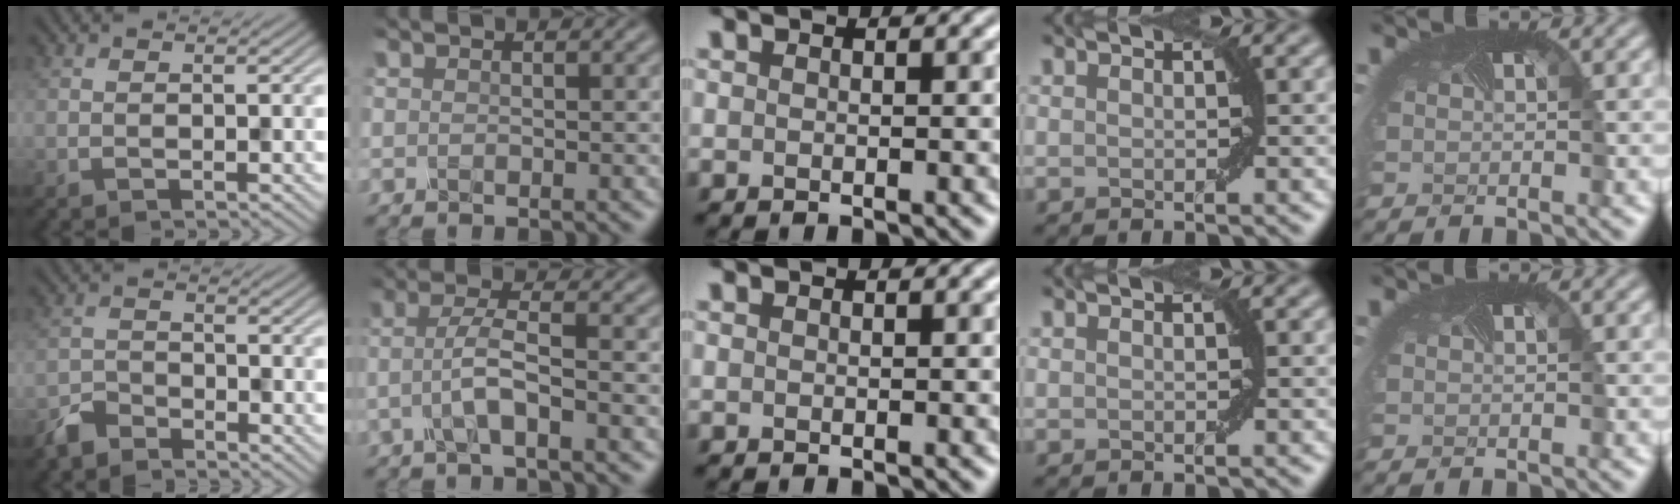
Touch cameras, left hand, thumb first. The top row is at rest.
{"thumb": {"total": 3.4, "force": [-3.0, 1.3, 0.8], "torque": [-0.018, -0.002, -0.071]}, "index": {"total": 3.2, "force": [-0.9, 0.5, 3.1], "torque": [-0.062, 0.007, -0.026]}}